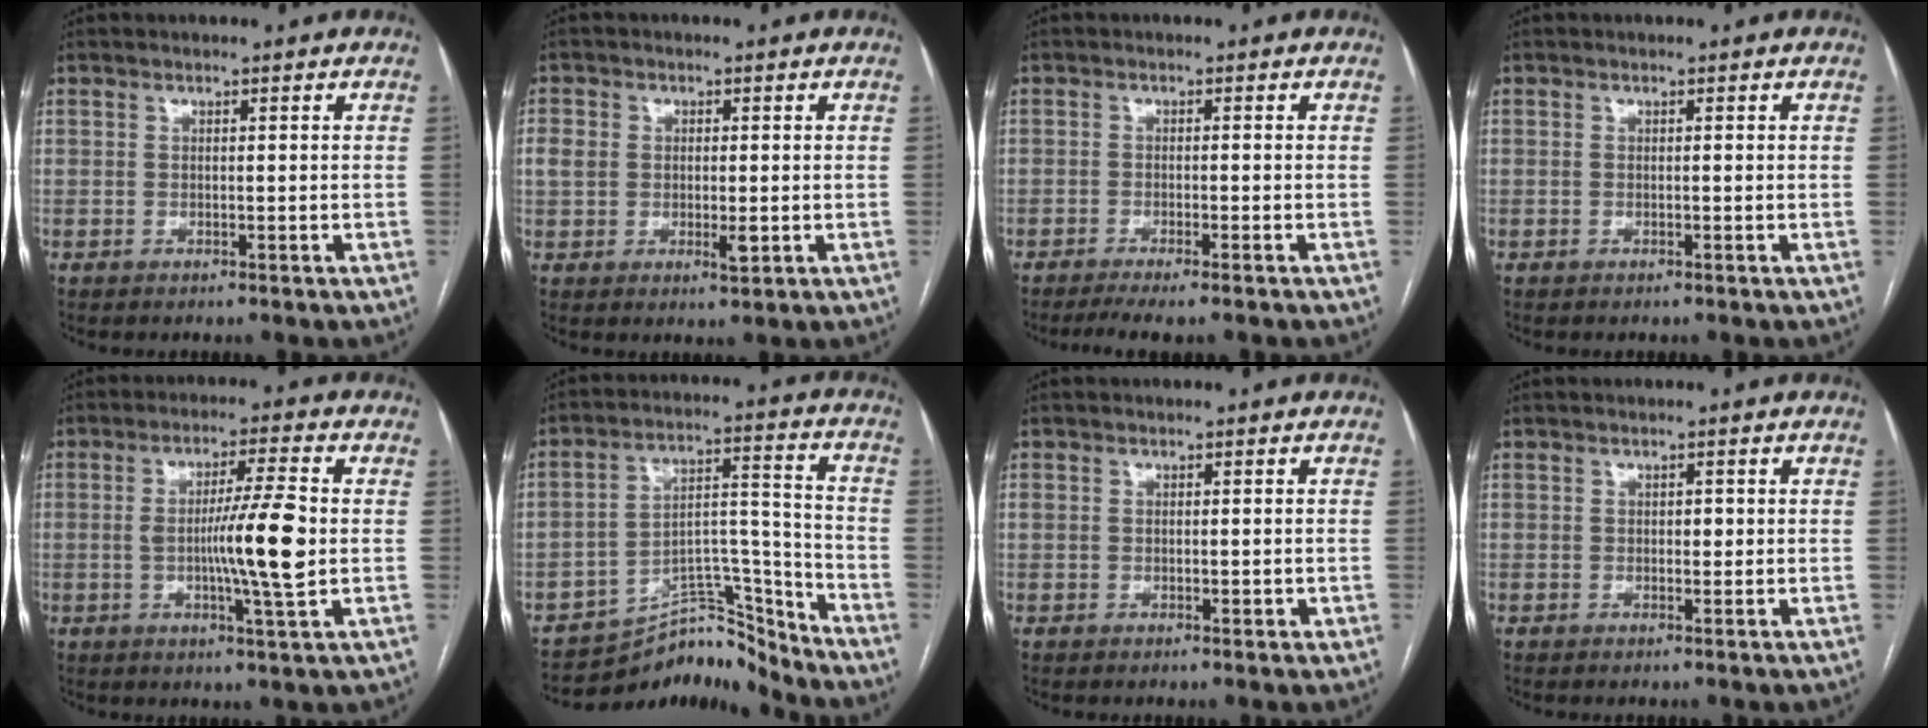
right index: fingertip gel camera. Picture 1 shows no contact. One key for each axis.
{"total": 4.8, "fx": -0.3, "fy": 3.0, "fz": 3.8, "tx": -0.066, "ty": 0.003, "tz": -0.001}
{"total": 5.6, "fx": -4.4, "fy": 0.0, "fz": 3.3, "tx": -0.046, "ty": -0.008, "tz": -0.069}
{"total": 0.0}
{"total": 9.9, "fx": -0.6, "fy": -0.2, "fz": 9.9, "tx": -0.169, "ty": -0.005, "tz": -0.015}
{"total": 11.2, "fx": -10.9, "fy": 2.6, "fz": 0.7, "tx": 0.007, "ty": 0.069, "tz": -0.182}
{"total": 1.7, "fx": -0.2, "fy": 1.2, "fz": 1.3, "tx": -0.023, "ty": 0.009, "tz": 0.004}
{"total": 1.1, "fx": 0.1, "fy": 0.7, "fz": 0.8, "tx": -0.008, "ty": 0.001, "tz": 0.000}